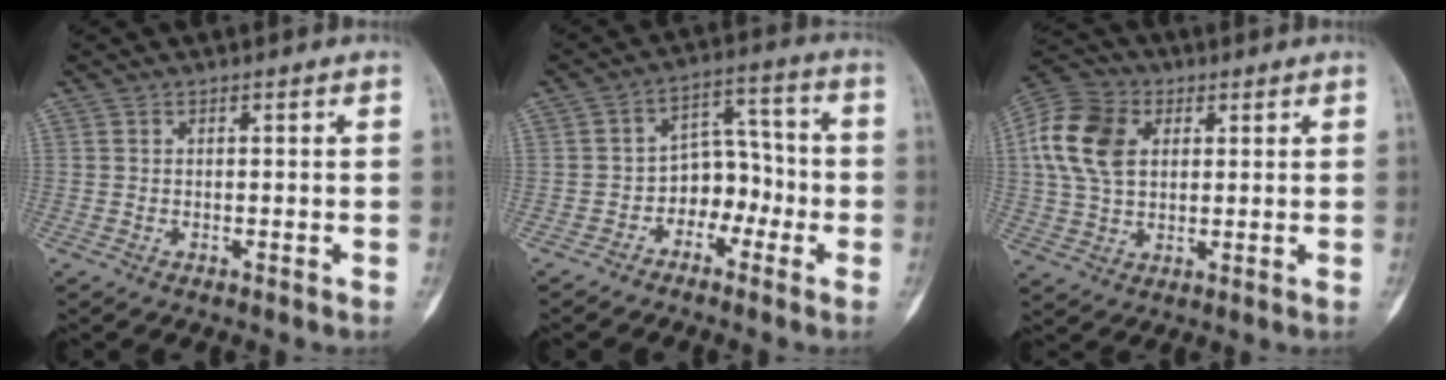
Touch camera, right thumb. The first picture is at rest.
{"total": 7.7, "force": [-3.1, 5.7, 4.3], "torque": [-0.026, 0.047, -0.062]}
{"total": 12.7, "force": [2.8, 9.0, 8.5], "torque": [-0.162, 0.010, 0.048]}